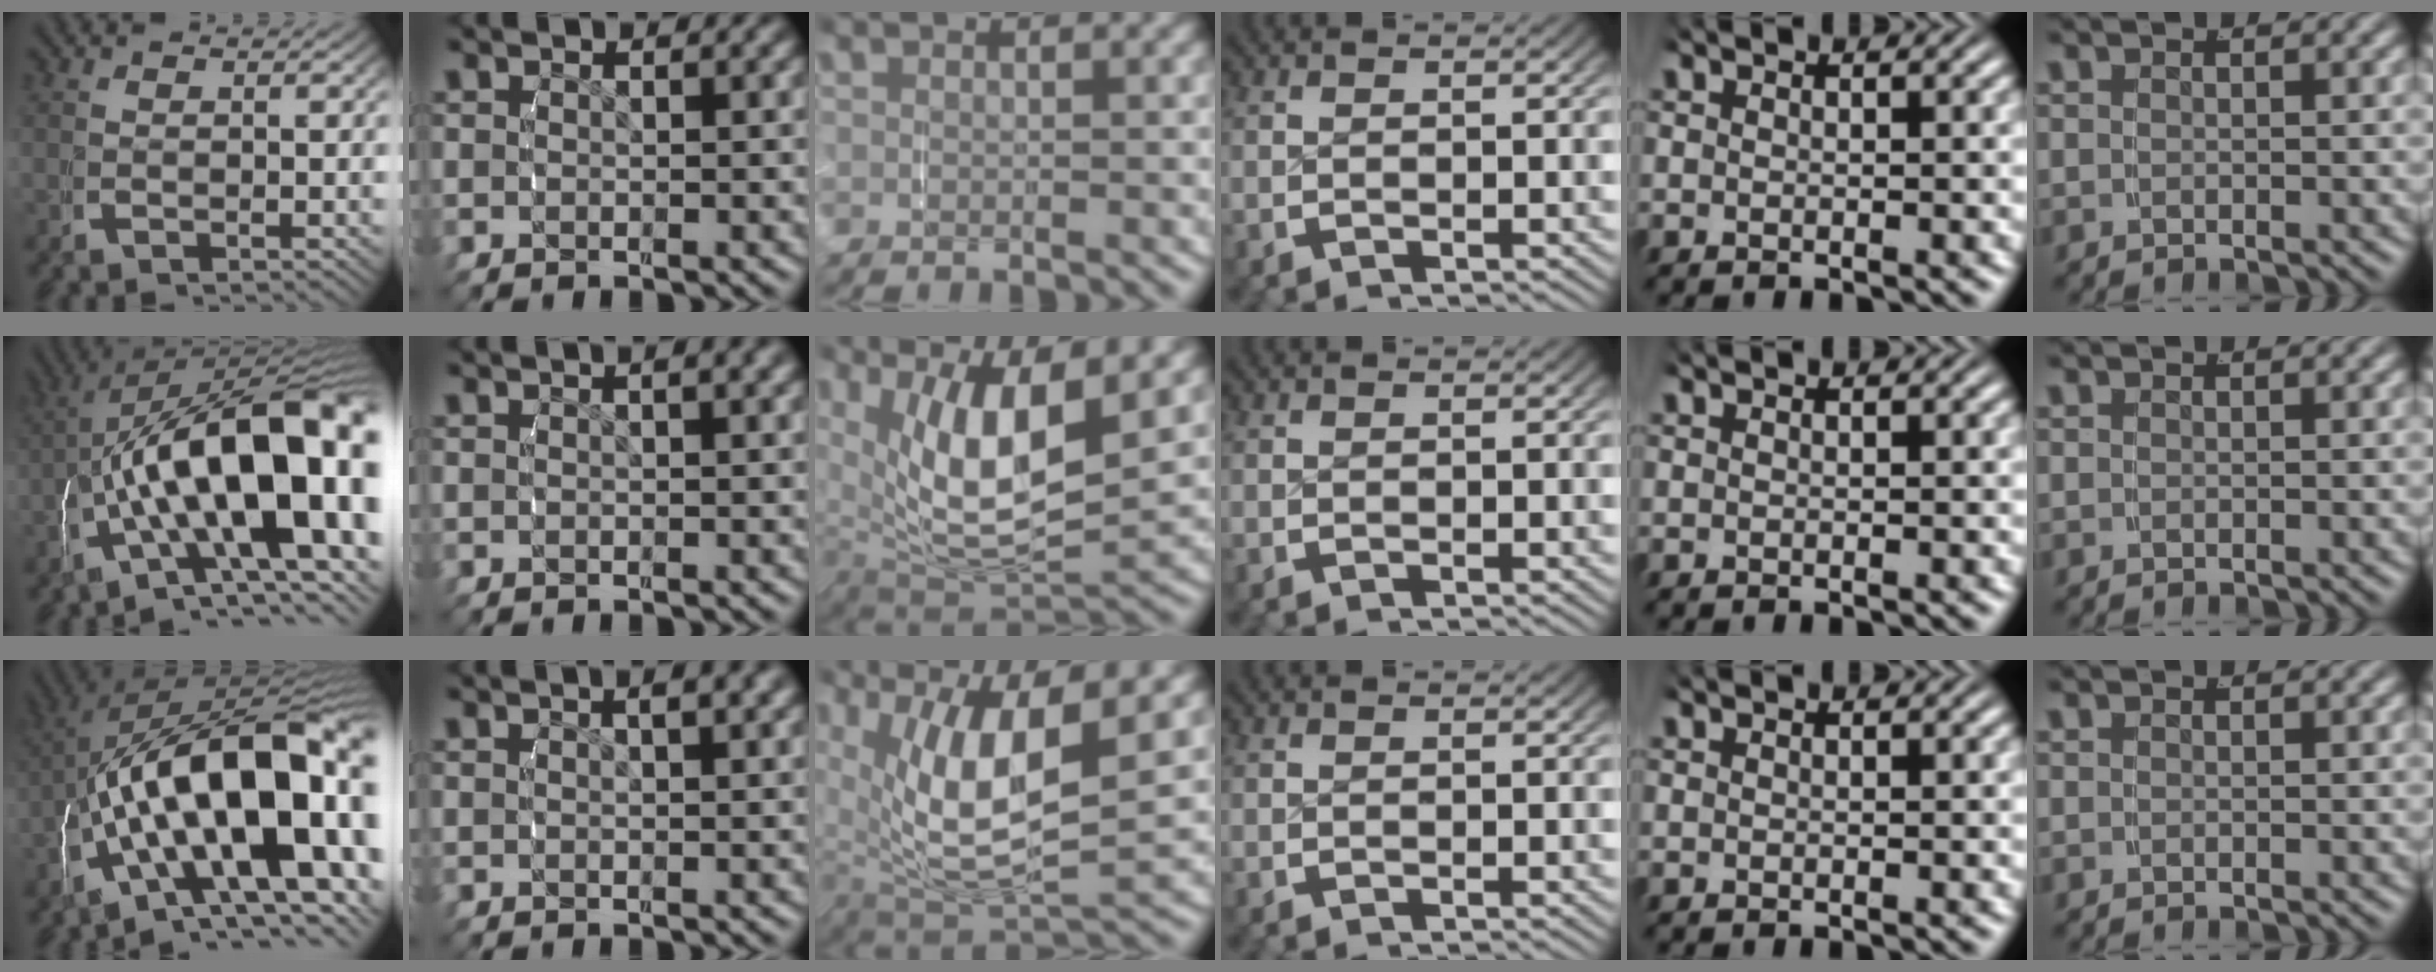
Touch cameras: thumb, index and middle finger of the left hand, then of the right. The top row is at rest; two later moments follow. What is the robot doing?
{"motion": "grasp_and_lifting", "object": "water bottle"}